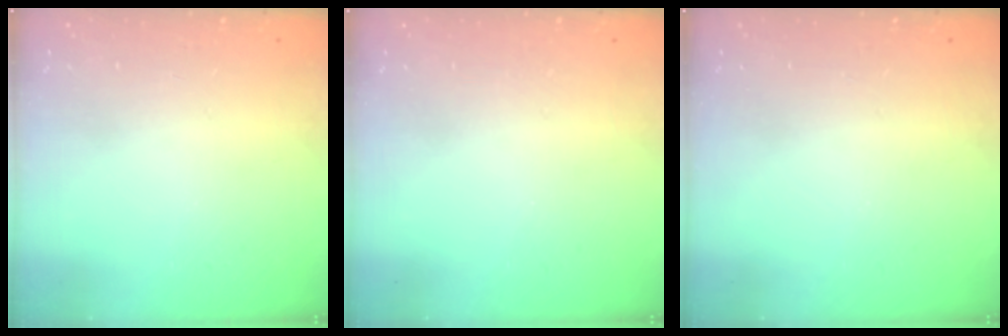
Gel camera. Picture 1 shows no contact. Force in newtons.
{"total": 0.0}
{"total": 0.0}